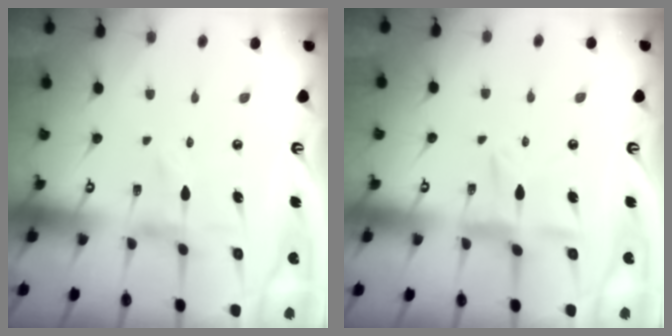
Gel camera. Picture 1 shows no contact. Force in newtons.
{"total": 6.6, "press": 6.6, "slide": 0.7}